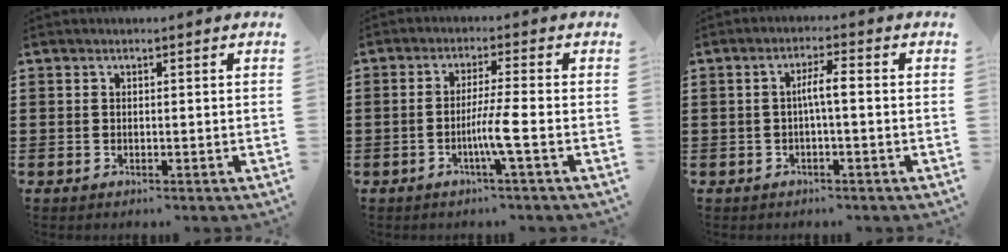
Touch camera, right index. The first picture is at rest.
{"total": 5.0, "force": [-1.7, -0.7, 4.7], "torque": [-0.088, -0.014, -0.036]}
{"total": 3.3, "force": [-0.3, 0.3, 3.3], "torque": [-0.060, 0.003, -0.010]}